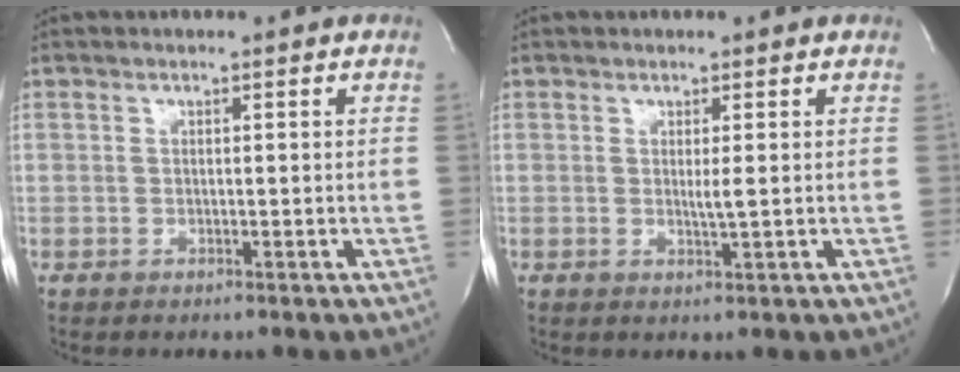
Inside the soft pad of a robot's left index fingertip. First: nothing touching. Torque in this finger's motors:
{"motor_torque": [0.23, -0.18, 0.00, 0.04]}